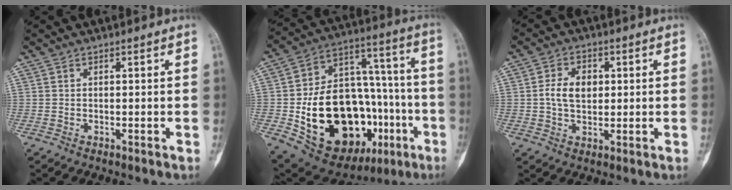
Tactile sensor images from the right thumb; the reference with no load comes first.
{"total": 31.7, "force": [-9.1, 18.5, 24.2], "torque": [-0.378, 0.037, -0.119]}
{"total": 6.4, "force": [0.7, 4.4, 4.7], "torque": [-0.074, 0.006, 0.010]}